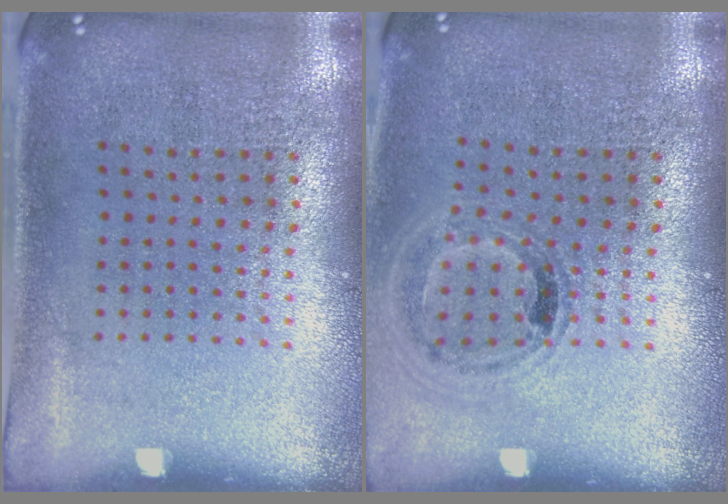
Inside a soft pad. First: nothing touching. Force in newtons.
{"total": 0.9, "press": 0.9, "slide": 0.1}